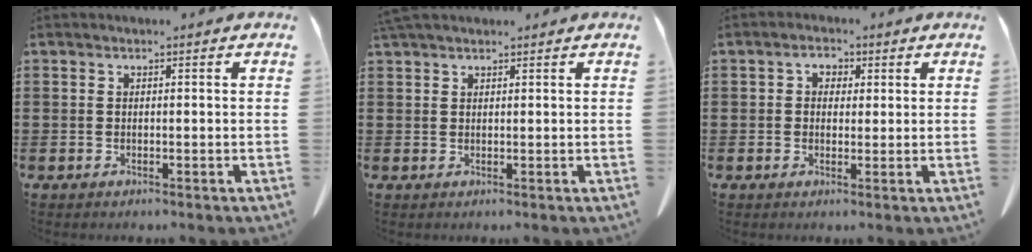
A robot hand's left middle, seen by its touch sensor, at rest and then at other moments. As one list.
[{"total": 1.5, "force": [1.3, 0.3, 0.5], "torque": [-0.014, 0.000, 0.026]}, {"total": 2.3, "force": [0.6, 1.9, 1.1], "torque": [-0.030, 0.009, 0.009]}]